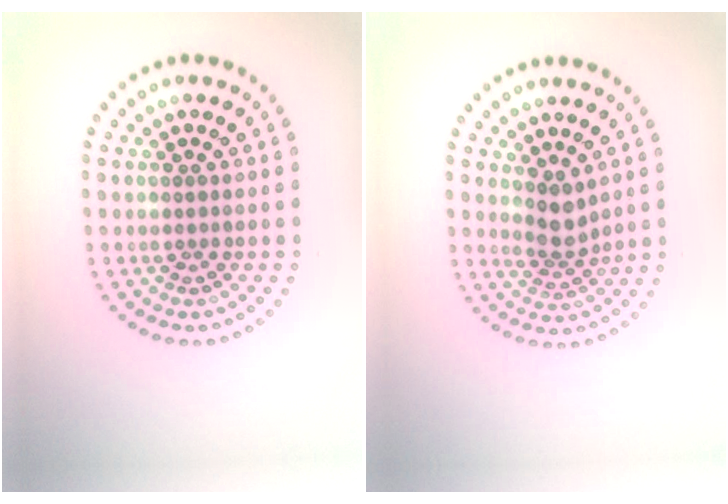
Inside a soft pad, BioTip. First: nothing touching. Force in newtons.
{"total": 2.5, "press": 1.9, "slide": 1.6}